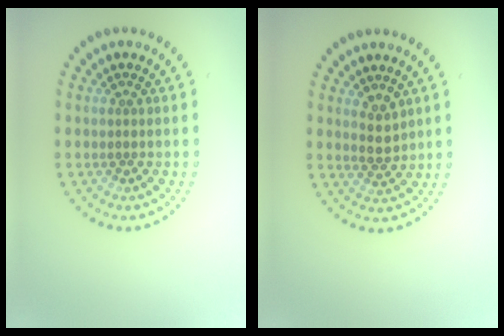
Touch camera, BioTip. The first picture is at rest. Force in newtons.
{"total": 1.7, "press": 1.6, "slide": 0.6}